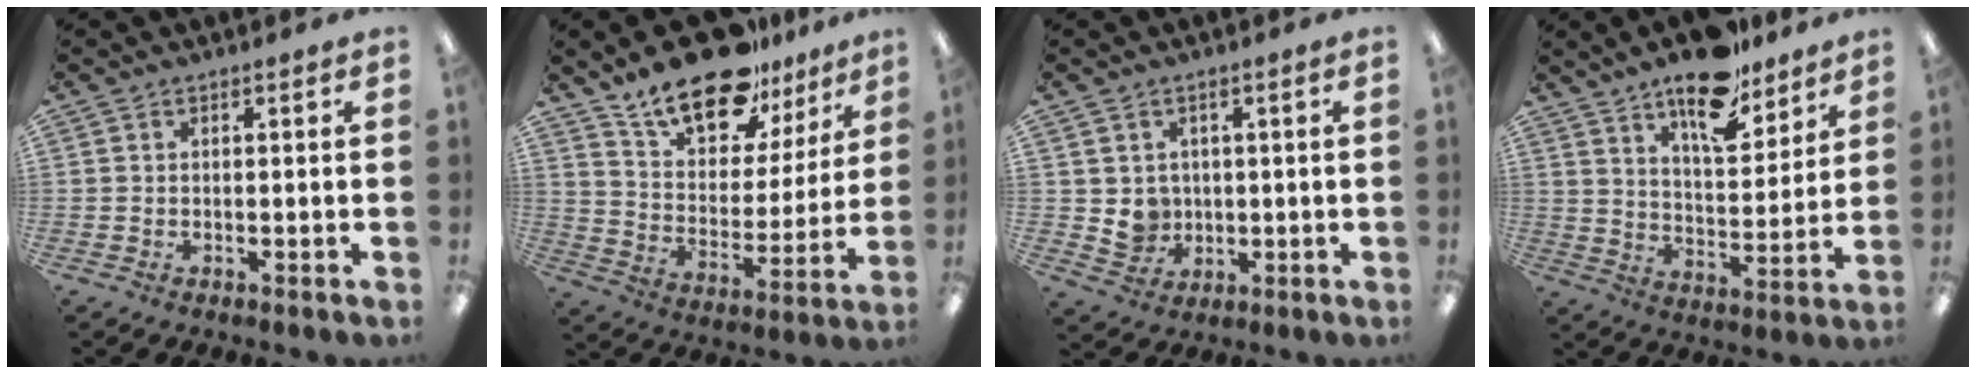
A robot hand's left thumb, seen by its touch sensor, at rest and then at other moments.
{"total": 19.0, "force": [14.9, 8.4, 8.3], "torque": [-0.144, -0.097, 0.261]}
{"total": 5.1, "force": [1.1, 4.8, 1.1], "torque": [-0.008, -0.002, 0.025]}
{"total": 15.5, "force": [12.0, 5.8, 7.8], "torque": [-0.116, -0.076, 0.208]}